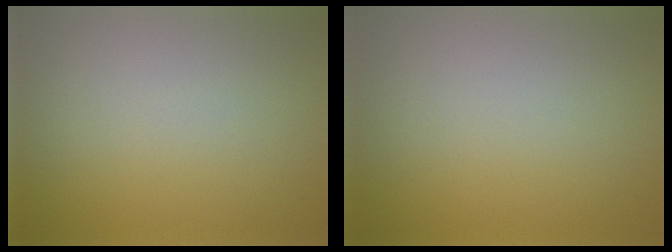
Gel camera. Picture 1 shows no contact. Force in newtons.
{"total": 0.0}